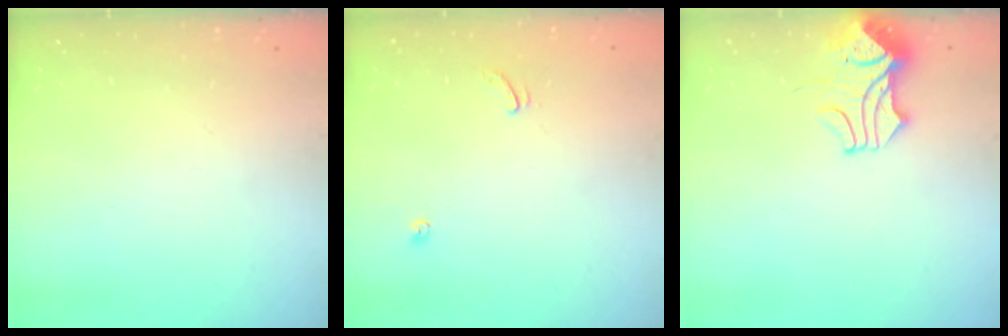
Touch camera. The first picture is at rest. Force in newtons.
{"total": 3.6, "press": 3.6, "slide": 0.3}
{"total": 1.8, "press": 1.6, "slide": 0.7}